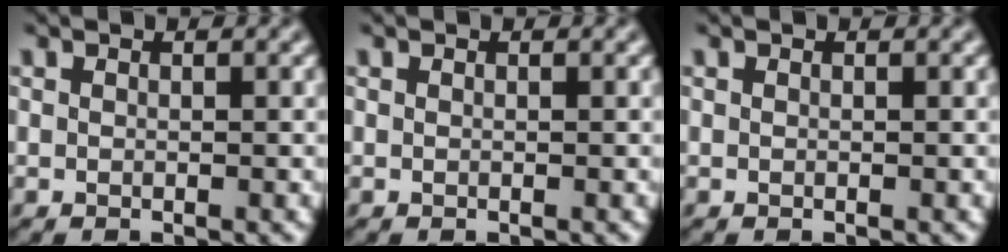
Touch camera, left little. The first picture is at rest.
{"total": 0.0}
{"total": 0.0}